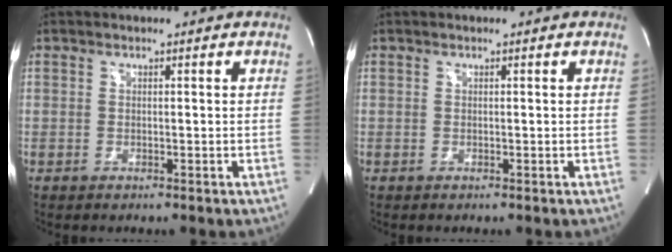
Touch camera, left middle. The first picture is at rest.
{"total": 0.0}